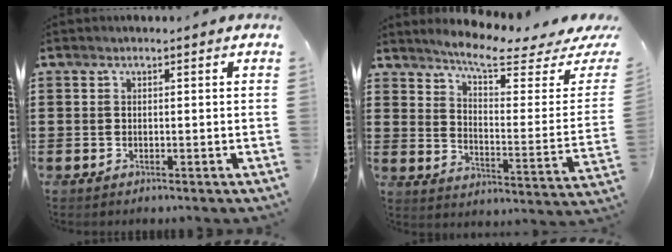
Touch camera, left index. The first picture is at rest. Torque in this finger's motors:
{"motor_torque": [1.08, -1.06, 0.06, -0.01]}